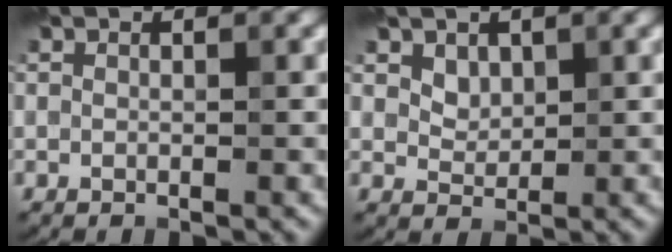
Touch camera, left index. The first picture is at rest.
{"total": 1.6, "force": [1.1, 1.1, 0.3], "torque": [-0.008, -0.008, 0.028]}